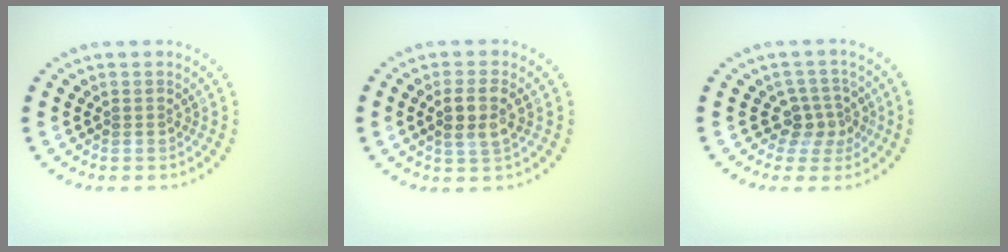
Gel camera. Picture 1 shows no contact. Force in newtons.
{"total": 2.8, "press": 2.6, "slide": 1.1}
{"total": 2.6, "press": 2.0, "slide": 1.7}